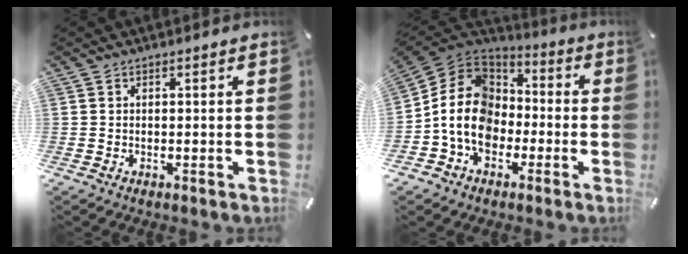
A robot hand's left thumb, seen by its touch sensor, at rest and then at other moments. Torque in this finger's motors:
{"motor_torque": [0.65, 2.60, 1.05, 0.66, 0.43]}